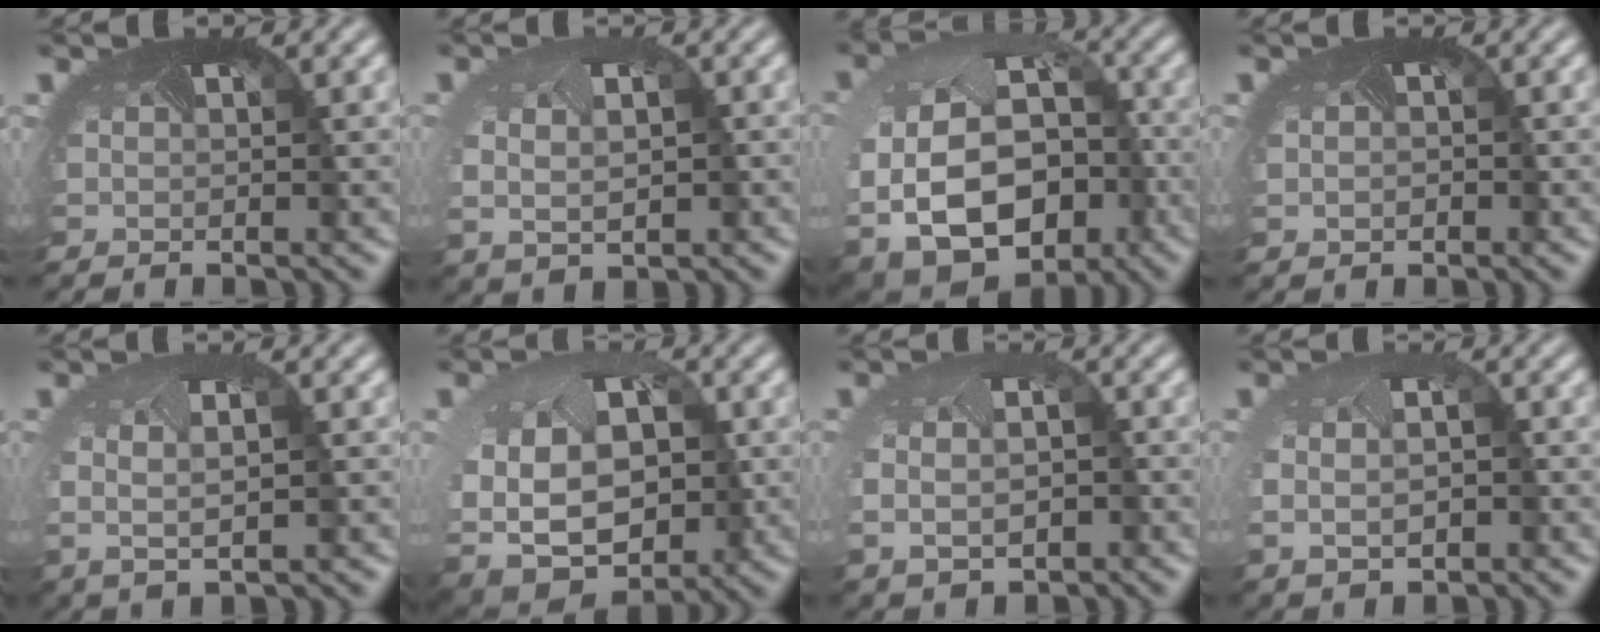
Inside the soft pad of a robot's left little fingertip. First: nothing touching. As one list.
[{"total": 3.9, "force": [-0.1, 2.9, 2.6], "torque": [-0.044, -0.006, 0.004]}, {"total": 16.5, "force": [-4.6, 12.2, 10.2], "torque": [-0.202, -0.043, -0.057]}, {"total": 0.8, "force": [-0.1, 0.8, 0.2], "torque": [-0.005, -0.002, -0.001]}, {"total": 2.0, "force": [-0.1, 0.8, 1.9], "torque": [-0.046, -0.007, 0.006]}, {"total": 11.7, "force": [-1.6, 8.9, 7.5], "torque": [-0.153, -0.031, 0.003]}, {"total": 5.2, "force": [-1.0, 3.9, 3.3], "torque": [-0.066, -0.019, -0.006]}, {"total": 4.3, "force": [-0.5, 3.1, 2.9], "torque": [-0.055, -0.007, -0.003]}]